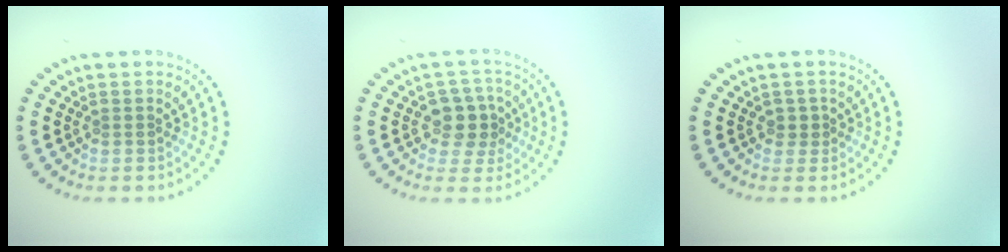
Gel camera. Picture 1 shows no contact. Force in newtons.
{"total": 3.6, "press": 3.3, "slide": 1.3}
{"total": 1.0, "press": 0.8, "slide": 0.5}